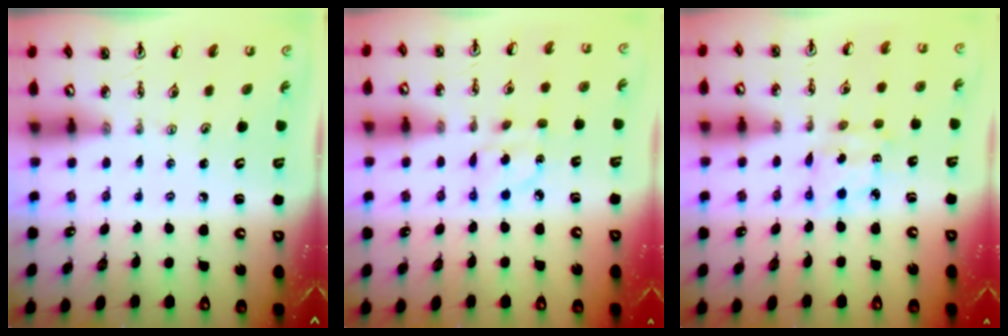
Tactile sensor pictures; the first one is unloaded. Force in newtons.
{"total": 4.4, "press": 4.4, "slide": 0.3}
{"total": 4.0, "press": 4.0, "slide": 0.2}